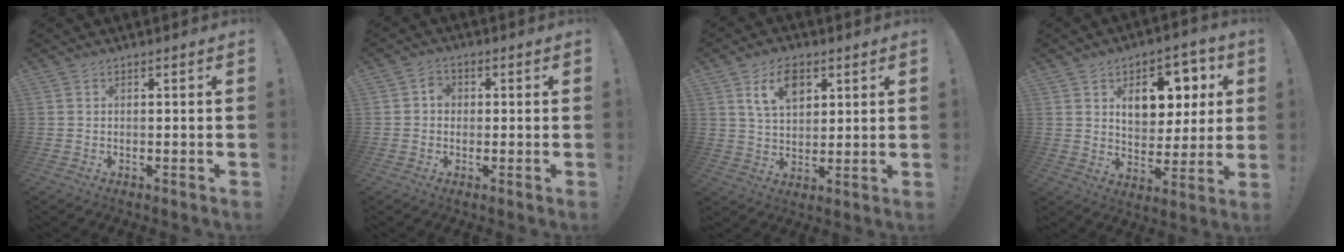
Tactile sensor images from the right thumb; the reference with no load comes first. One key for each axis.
{"total": 3.4, "fx": -0.3, "fy": 2.9, "fz": 1.8, "tx": -0.018, "ty": 0.004, "tz": -0.008}
{"total": 9.9, "fx": 5.0, "fy": 6.1, "fz": 6.0, "tx": -0.101, "ty": -0.007, "tz": 0.093}
{"total": 12.1, "fx": 4.7, "fy": 8.1, "fz": 7.6, "tx": -0.104, "ty": -0.018, "tz": 0.087}